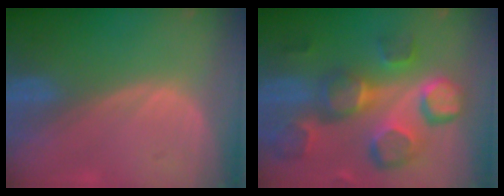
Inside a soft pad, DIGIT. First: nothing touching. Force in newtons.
{"total": 12.6, "press": 11.2, "slide": 5.7}